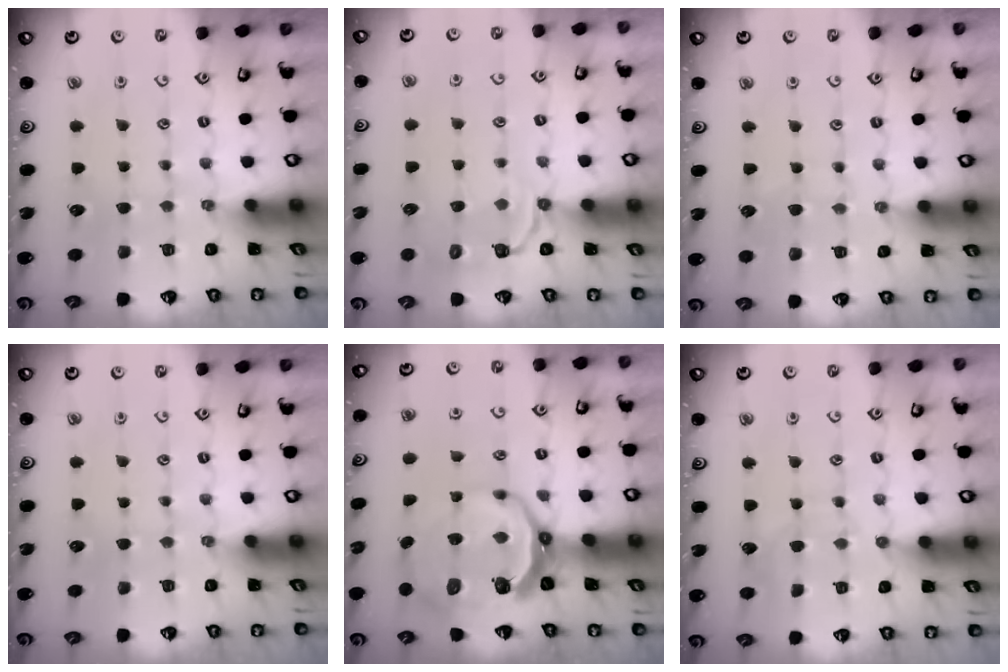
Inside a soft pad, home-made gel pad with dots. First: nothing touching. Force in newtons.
{"total": 3.8, "press": 2.5, "slide": 2.9}
{"total": 4.0, "press": 4.0, "slide": 0.3}
{"total": 0.0}
{"total": 9.6, "press": 8.6, "slide": 4.3}
{"total": 4.7, "press": 4.7, "slide": 0.4}